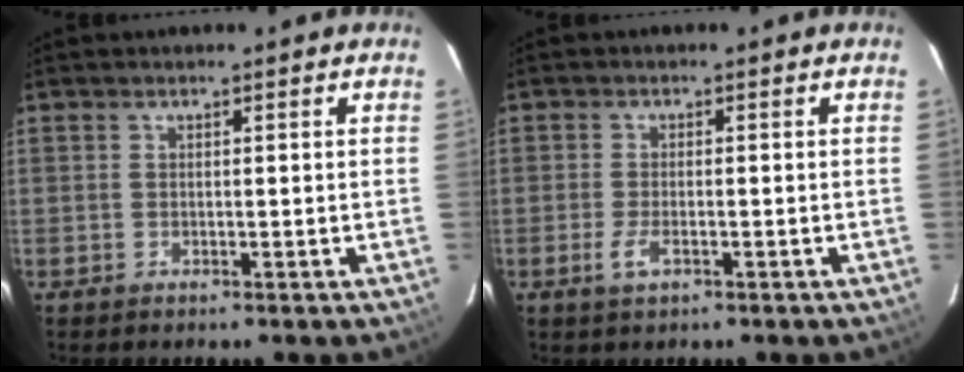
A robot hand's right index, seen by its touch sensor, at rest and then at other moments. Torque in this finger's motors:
{"motor_torque": [0.11, -0.04, -0.01, 0.01]}